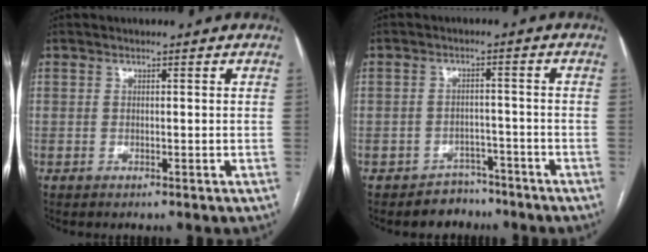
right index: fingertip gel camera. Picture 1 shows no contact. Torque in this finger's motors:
{"motor_torque": [-0.54, -0.51, -0.21, -0.10]}